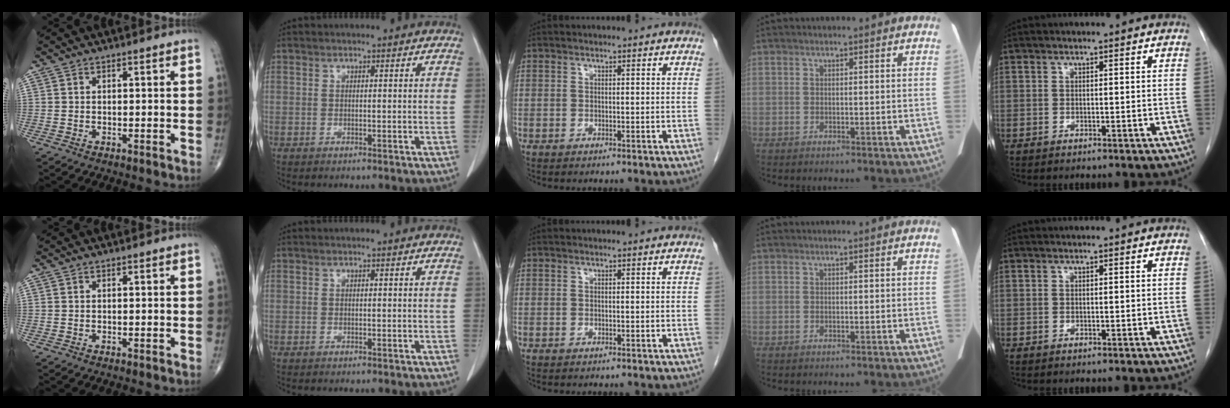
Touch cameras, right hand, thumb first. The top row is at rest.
{}